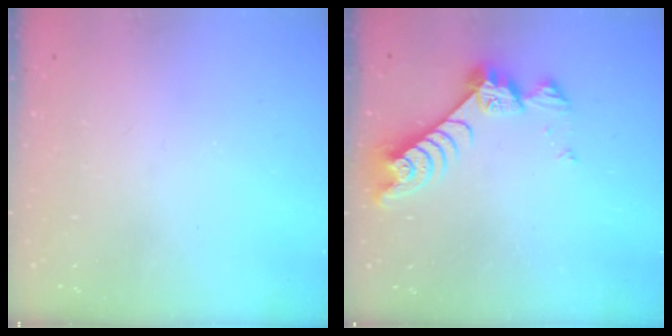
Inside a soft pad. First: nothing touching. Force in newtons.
{"total": 7.4, "press": 7.3, "slide": 0.9}